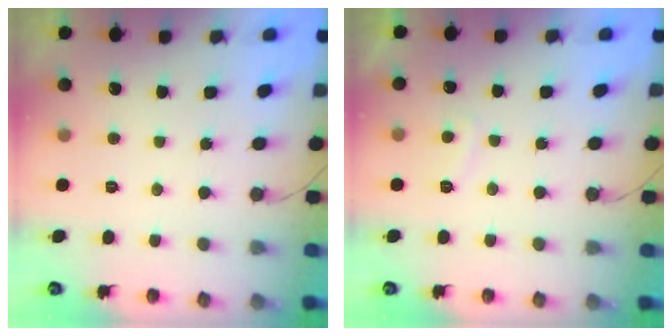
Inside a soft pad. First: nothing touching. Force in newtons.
{"total": 2.6, "press": 2.4, "slide": 0.8}